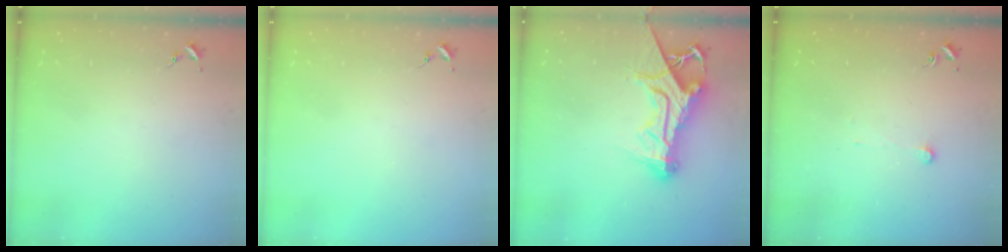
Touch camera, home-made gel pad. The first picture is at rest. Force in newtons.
{"total": 0.0}
{"total": 16.3, "press": 16.3, "slide": 1.3}
{"total": 3.7, "press": 3.7, "slide": 0.3}